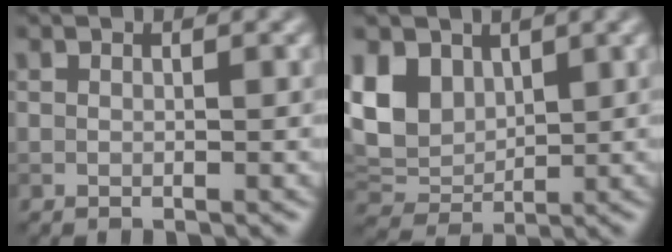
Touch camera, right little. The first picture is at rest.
{"total": 5.7, "force": [2.2, 4.2, 3.2], "torque": [-0.075, -0.002, 0.043]}